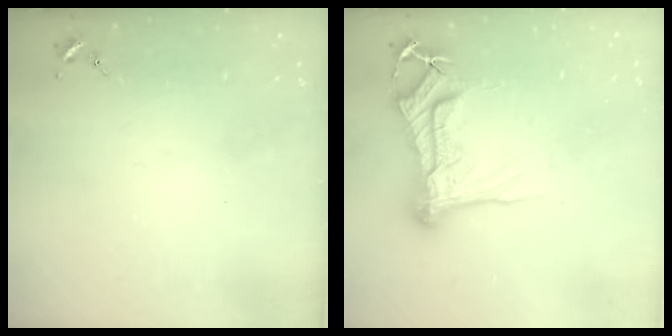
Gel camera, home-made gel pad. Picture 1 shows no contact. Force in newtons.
{"total": 16.5, "press": 16.5, "slide": 1.8}